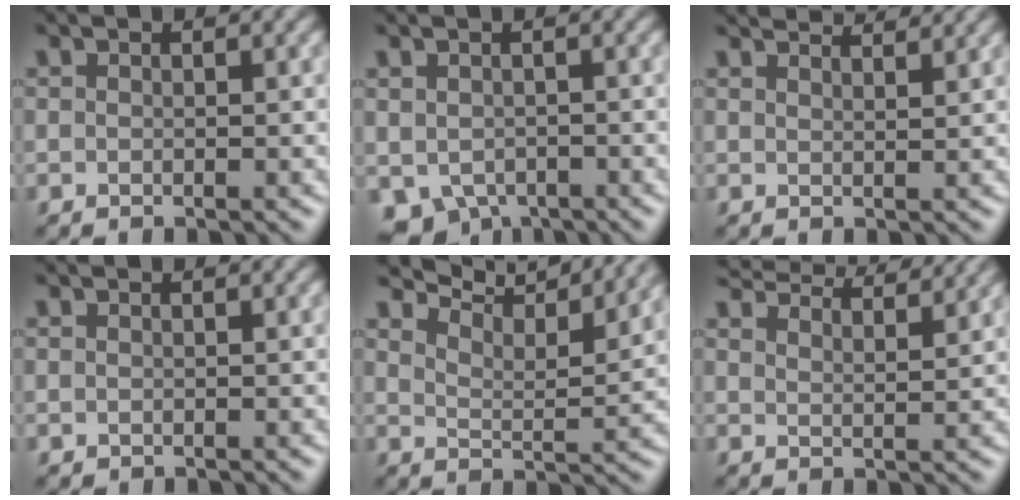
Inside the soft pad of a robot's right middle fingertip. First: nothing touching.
{"total": 3.7, "force": [-1.9, 2.8, 1.6], "torque": [-0.029, -0.023, -0.021]}
{"total": 4.2, "force": [3.9, 0.7, 1.5], "torque": [-0.008, 0.010, 0.035]}
{"total": 0.0}
{"total": 9.0, "force": [8.3, 1.3, 3.2], "torque": [-0.064, 0.007, 0.114]}
{"total": 8.2, "force": [7.5, 1.5, 3.0], "torque": [-0.043, 0.016, 0.084]}